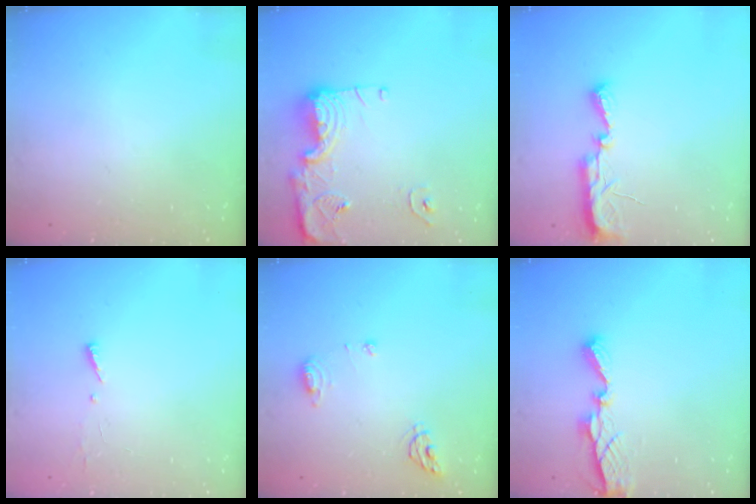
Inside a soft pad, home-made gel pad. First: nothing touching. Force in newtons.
{"total": 13.8, "press": 13.8, "slide": 1.3}
{"total": 7.7, "press": 7.7, "slide": 0.6}
{"total": 4.1, "press": 4.0, "slide": 1.0}
{"total": 7.2, "press": 7.2, "slide": 0.8}
{"total": 6.9, "press": 6.9, "slide": 0.6}